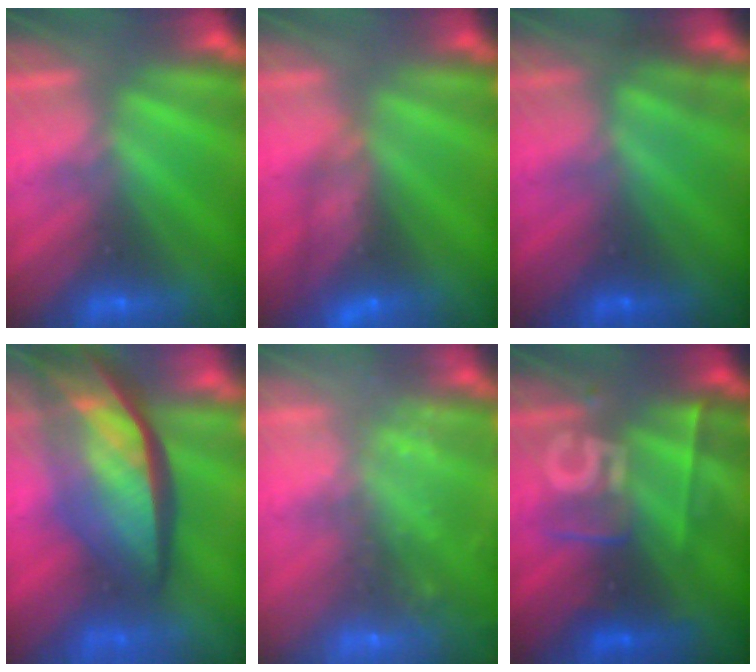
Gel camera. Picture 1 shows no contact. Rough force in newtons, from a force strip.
{"total": 9.3}
{"total": 4.4}
{"total": 8.1}
{"total": 8.5}
{"total": 2.5}